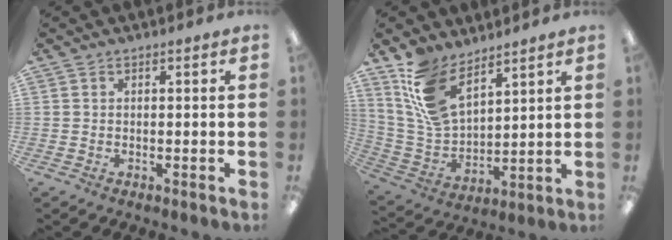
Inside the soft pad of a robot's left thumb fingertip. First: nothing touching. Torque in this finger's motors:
{"motor_torque": [-0.29, 0.29, 1.09, -1.68, 0.09]}